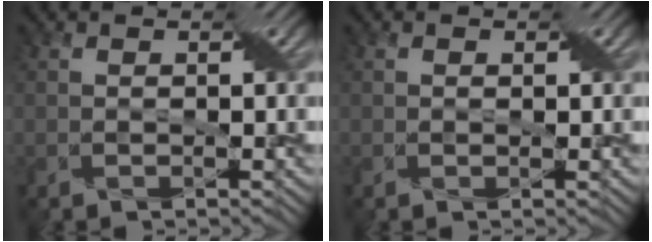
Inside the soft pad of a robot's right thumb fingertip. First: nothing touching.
{"total": 0.6, "force": [0.2, 0.3, 0.5], "torque": [-0.006, 0.001, 0.004]}